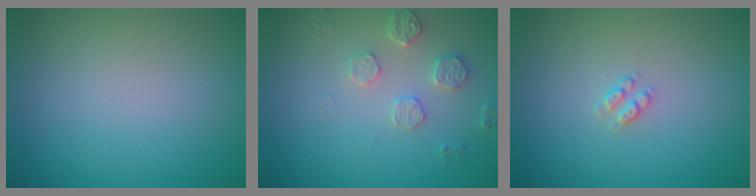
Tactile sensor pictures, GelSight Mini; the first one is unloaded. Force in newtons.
{"total": 2.5, "press": 2.5, "slide": 0.5}
{"total": 1.2, "press": 1.1, "slide": 0.3}